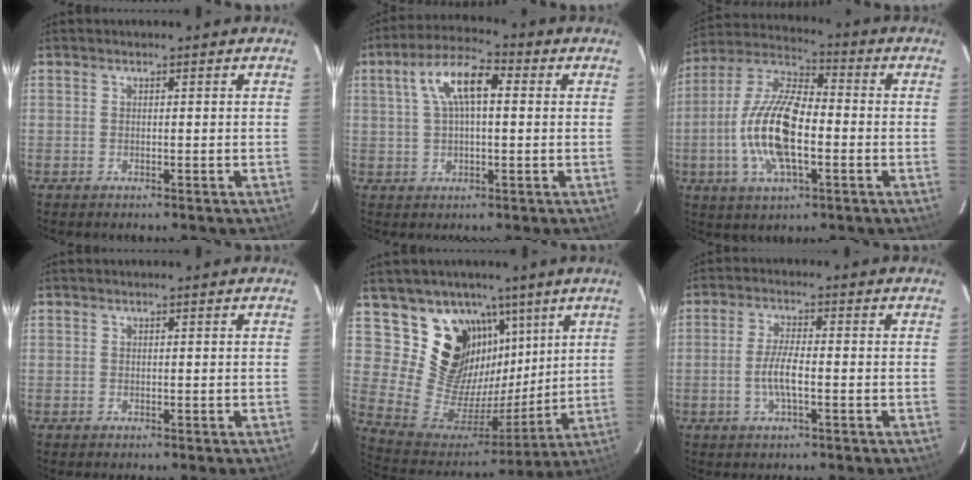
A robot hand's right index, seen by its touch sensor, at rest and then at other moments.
{"total": 9.5, "force": [2.3, 3.8, 8.4], "torque": [-0.157, 0.026, 0.039]}
{"total": 15.7, "force": [-3.2, 6.3, 14.1], "torque": [-0.290, 0.002, -0.067]}
{"total": 0.0}
{"total": 18.4, "force": [9.9, 13.3, 7.9], "torque": [-0.166, -0.007, 0.202]}
{"total": 5.0, "force": [-1.4, 1.0, 4.7], "torque": [-0.096, 0.000, -0.028]}